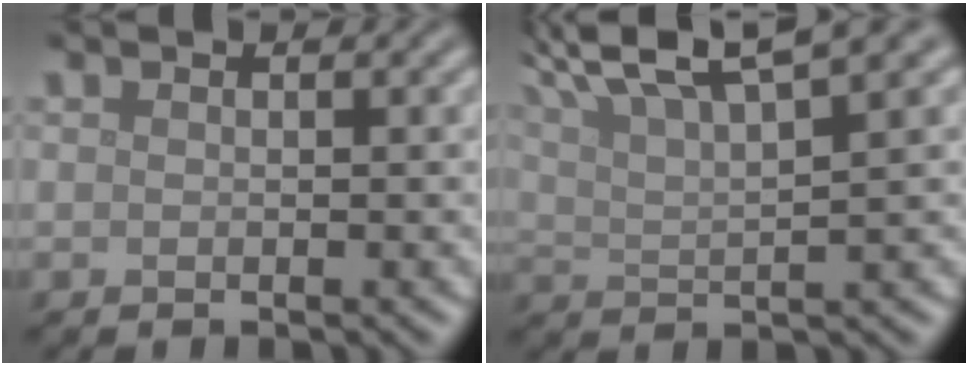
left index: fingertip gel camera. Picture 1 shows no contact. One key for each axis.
{"total": 7.3, "fx": 5.0, "fy": 1.3, "fz": 5.0, "tx": -0.087, "ty": 0.019, "tz": 0.086}